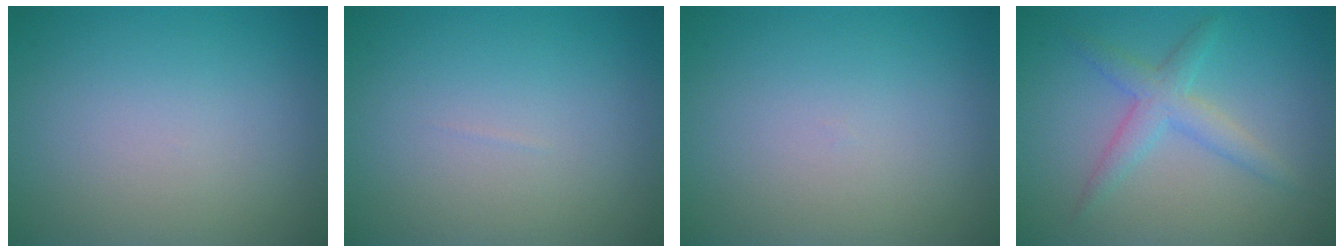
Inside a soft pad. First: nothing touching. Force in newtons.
{"total": 0.0}
{"total": 0.0}
{"total": 2.8, "press": 2.8, "slide": 0.1}